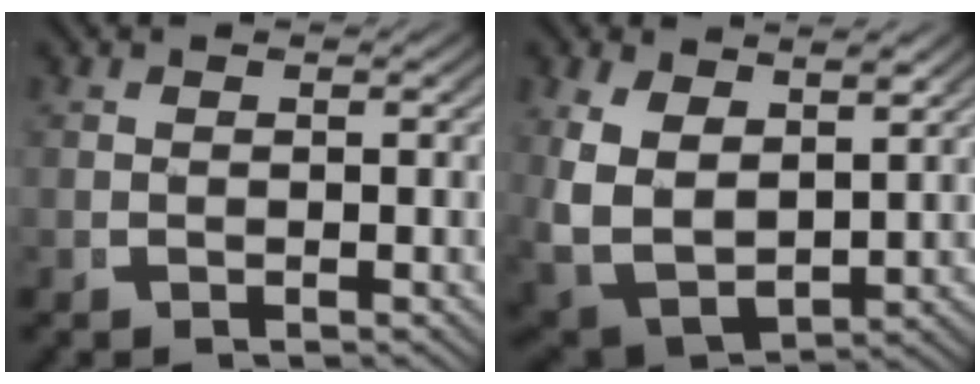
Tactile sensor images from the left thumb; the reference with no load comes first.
{"total": 9.4, "force": [0.1, 7.5, 5.7], "torque": [-0.175, -0.051, 0.025]}